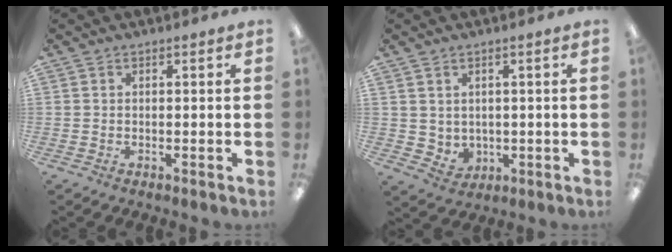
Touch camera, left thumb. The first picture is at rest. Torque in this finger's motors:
{"motor_torque": [0.00, 0.03, -0.13, -0.12, 0.01]}